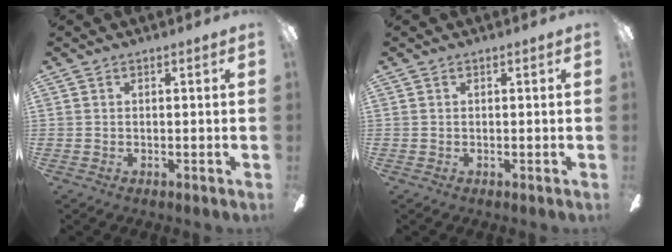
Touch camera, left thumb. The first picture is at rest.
{"total": 0.0}